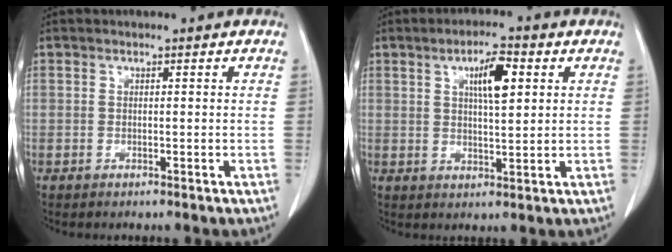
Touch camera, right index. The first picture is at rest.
{"total": 6.3, "force": [2.3, 1.4, 5.7], "torque": [-0.097, 0.004, 0.037]}